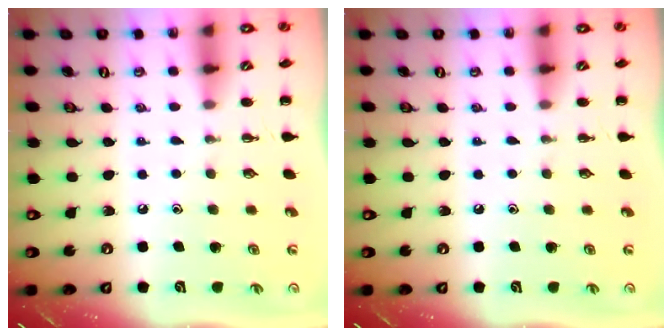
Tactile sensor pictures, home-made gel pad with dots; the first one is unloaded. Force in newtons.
{"total": 0.0}